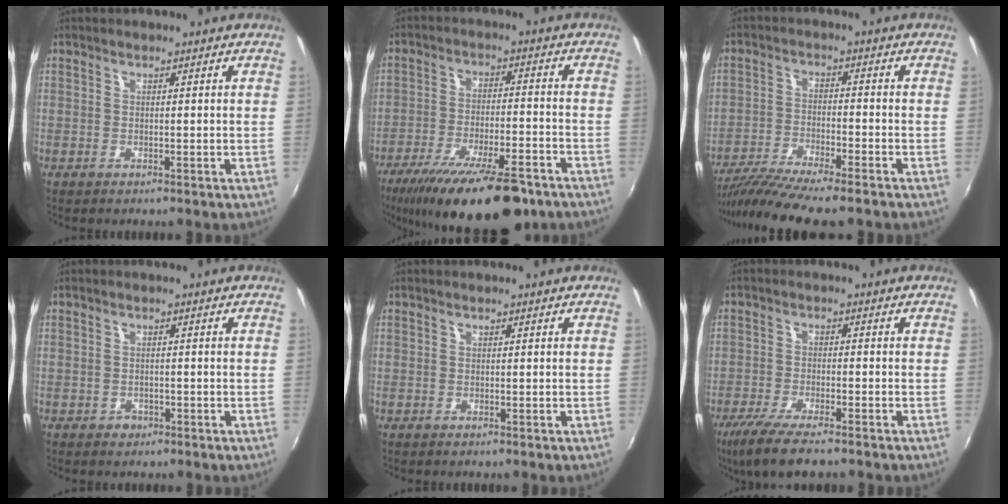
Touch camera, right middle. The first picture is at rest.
{"total": 19.9, "force": [-14.6, 5.2, 12.5], "torque": [-0.227, -0.045, -0.223]}
{"total": 11.3, "force": [-9.6, 0.6, 6.0], "torque": [-0.131, -0.033, -0.170]}
{"total": 1.7, "force": [-0.9, 1.4, 0.3], "torque": [-0.008, -0.001, -0.012]}
{"total": 0.0}
{"total": 9.4, "force": [-7.1, 1.7, 6.0], "torque": [-0.142, -0.035, -0.129]}